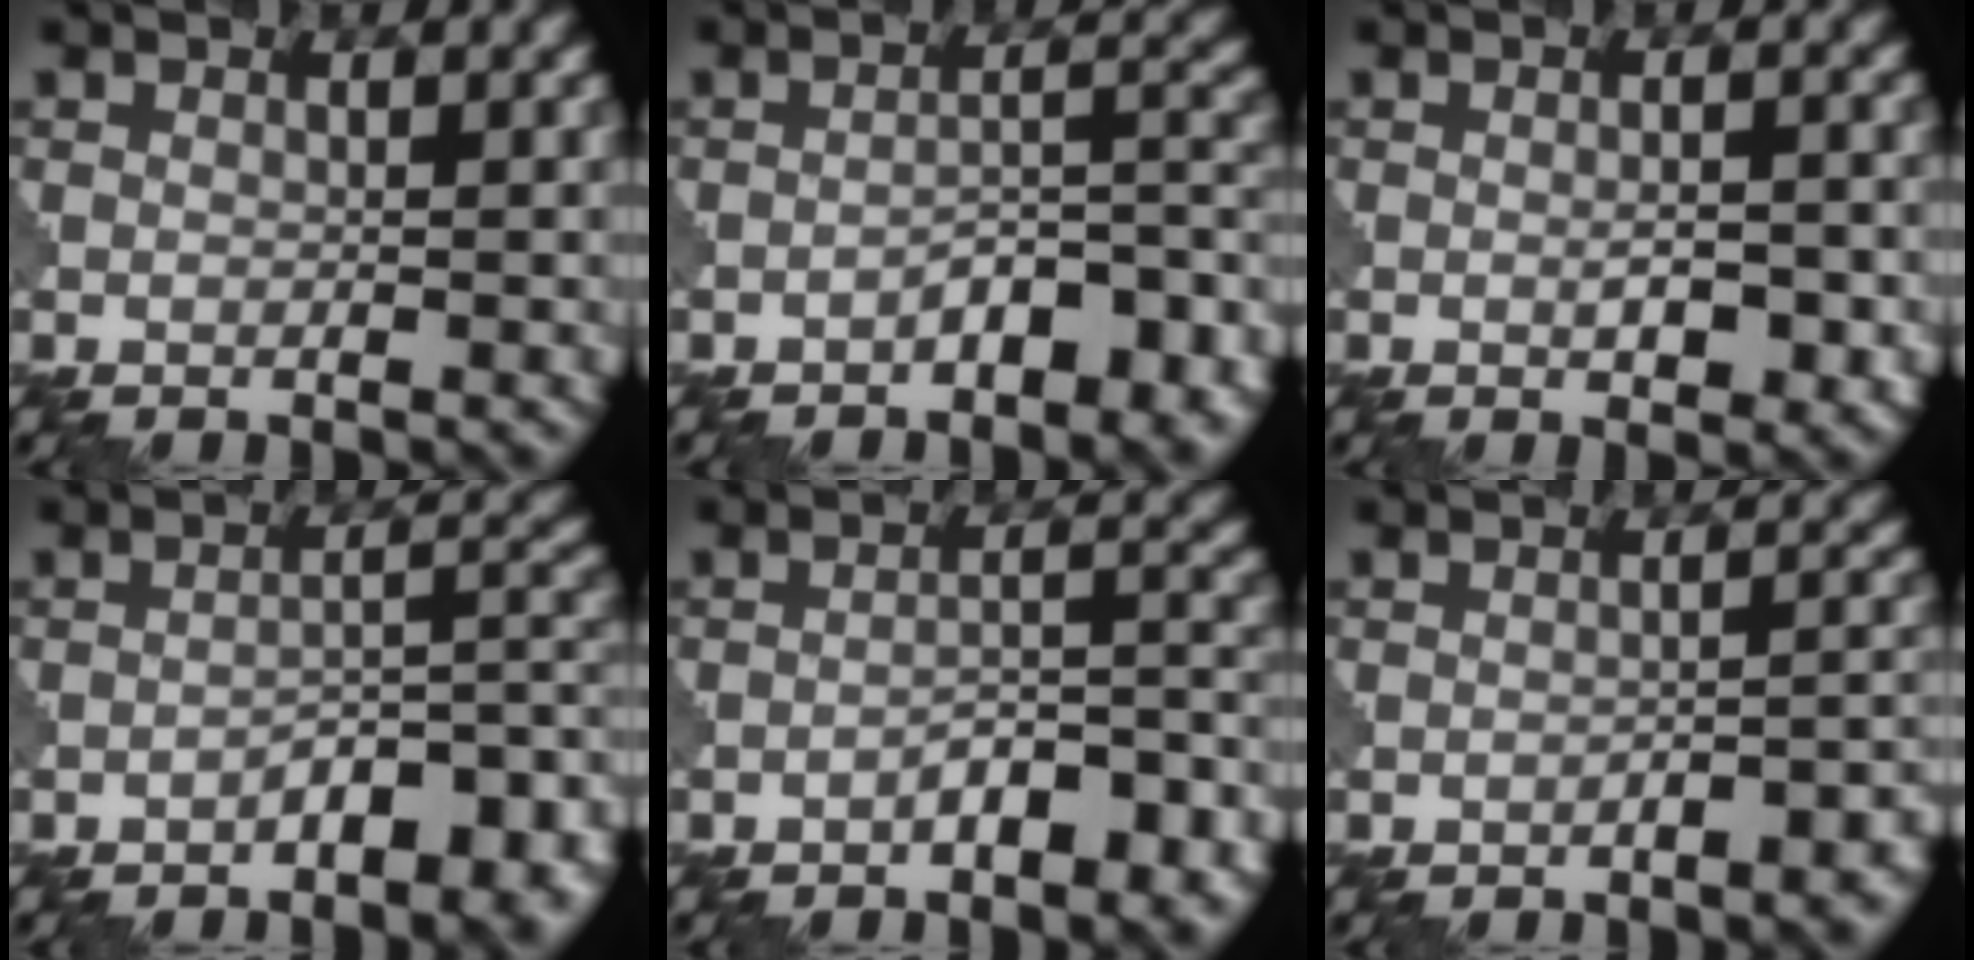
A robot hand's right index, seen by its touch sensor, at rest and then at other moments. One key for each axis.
{"total": 5.4, "fx": -3.3, "fy": 2.2, "fz": 3.7, "tx": -0.046, "ty": 0.017, "tz": -0.048}
{"total": 2.8, "fx": -0.6, "fy": 1.1, "fz": 2.5, "tx": -0.040, "ty": 0.000, "tz": -0.005}
{"total": 5.8, "fx": -3.2, "fy": 2.3, "fz": 4.3, "tx": -0.051, "ty": 0.016, "tz": -0.046}
{"total": 4.8, "fx": -2.9, "fy": 1.7, "fz": 3.4, "tx": -0.047, "ty": 0.014, "tz": -0.043}
{"total": 3.2, "fx": -2.0, "fy": 1.1, "fz": 2.2, "tx": -0.029, "ty": 0.007, "tz": -0.027}